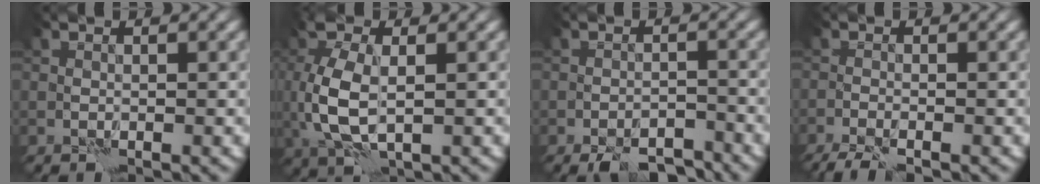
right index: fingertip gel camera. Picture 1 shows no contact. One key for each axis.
{"total": 6.0, "fx": 0.4, "fy": 3.1, "fz": 5.1, "tx": -0.127, "ty": -0.005, "tz": 0.012}
{"total": 5.0, "fx": -4.3, "fy": 1.5, "fz": 2.0, "tx": -0.023, "ty": -0.007, "tz": -0.064}
{"total": 3.3, "fx": -2.8, "fy": 0.2, "fz": 1.7, "tx": -0.038, "ty": -0.019, "tz": -0.055}